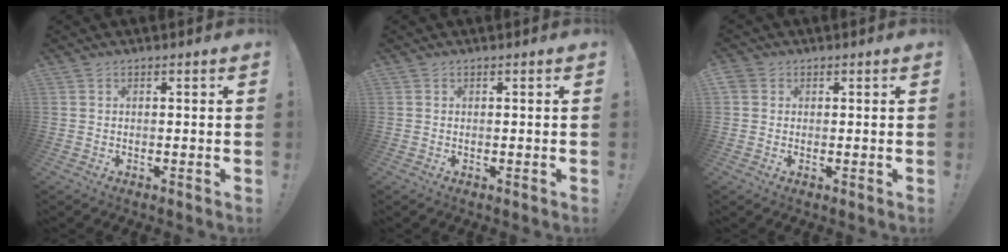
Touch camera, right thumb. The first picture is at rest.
{"total": 0.0}
{"total": 2.2, "force": [0.6, 1.9, 0.8], "torque": [-0.015, 0.002, 0.013]}